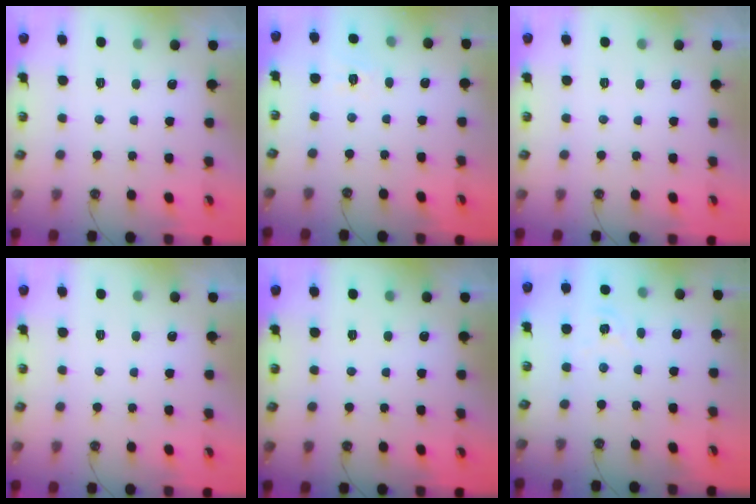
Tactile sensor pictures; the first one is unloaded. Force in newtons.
{"total": 3.8, "press": 3.8, "slide": 0.5}
{"total": 0.0}
{"total": 0.0}
{"total": 0.0}
{"total": 1.4, "press": 1.4, "slide": 0.2}